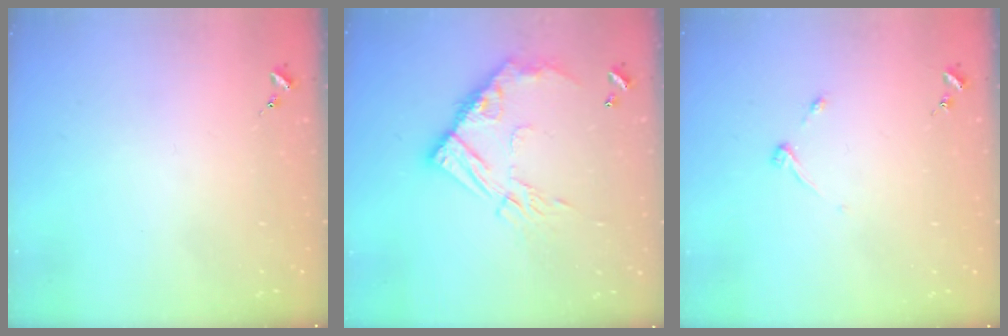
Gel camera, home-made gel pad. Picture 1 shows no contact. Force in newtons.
{"total": 14.5, "press": 14.5, "slide": 1.1}
{"total": 3.9, "press": 3.8, "slide": 0.6}